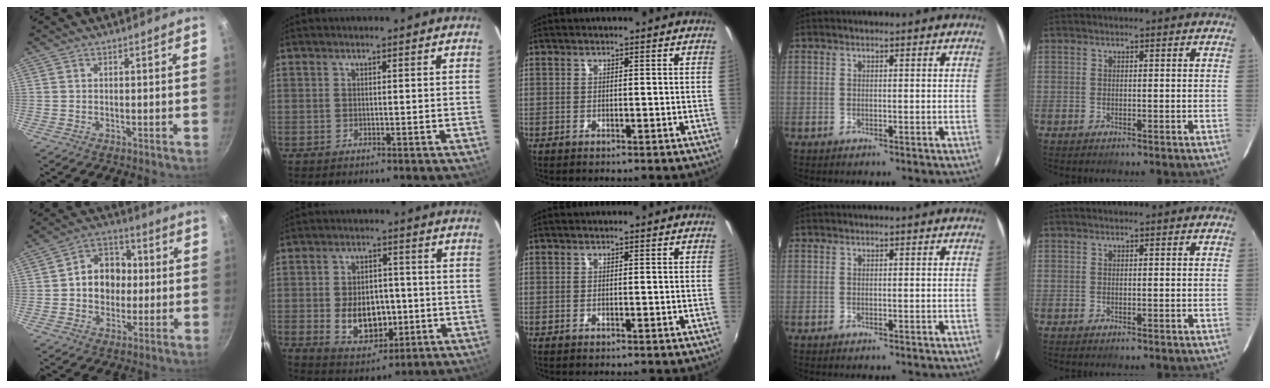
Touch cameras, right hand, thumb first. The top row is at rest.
{"thumb": {"total": 11.2, "force": [0.2, 9.1, 6.6], "torque": [-0.059, 0.019, -0.009]}, "index": {"total": 10.7, "force": [-1.8, 7.2, 7.7], "torque": [-0.153, -0.001, -0.011]}}